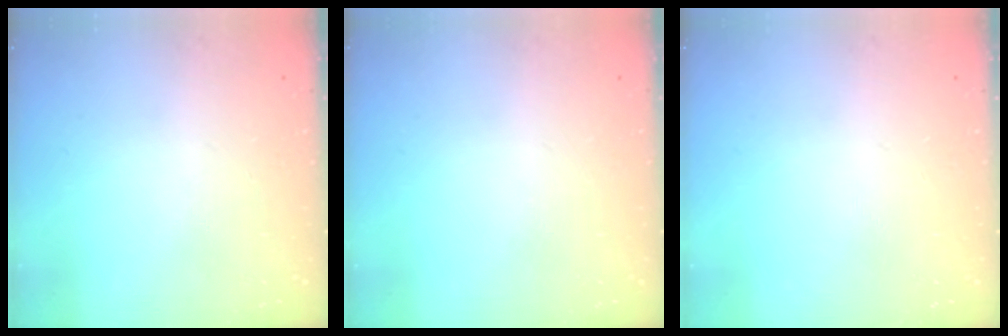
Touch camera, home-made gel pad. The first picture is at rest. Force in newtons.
{"total": 0.0}
{"total": 0.0}